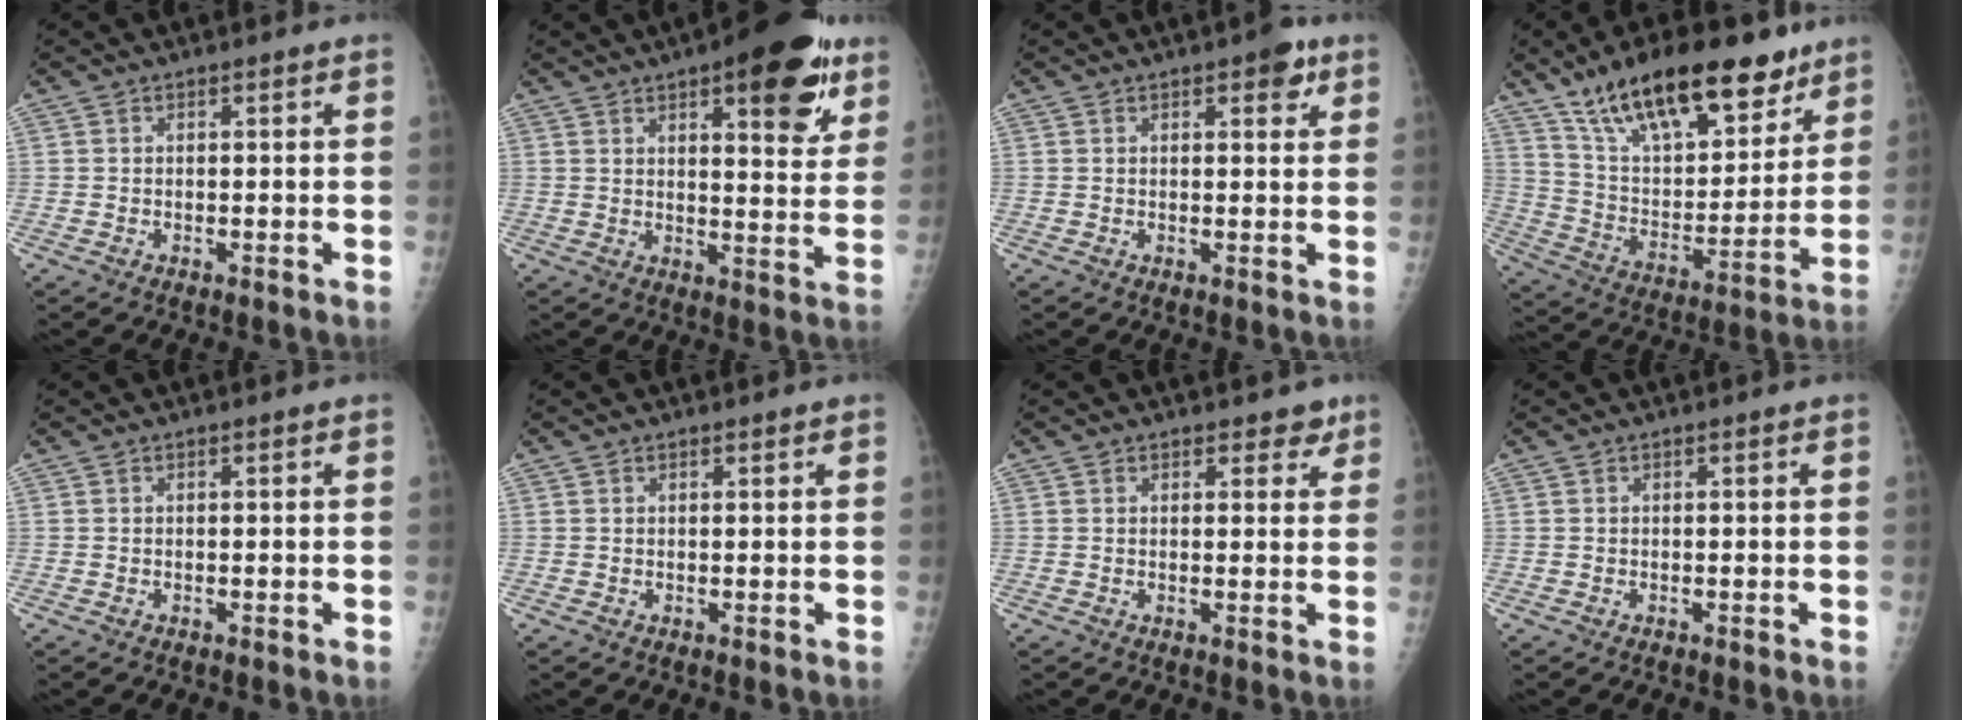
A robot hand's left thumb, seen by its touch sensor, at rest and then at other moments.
{"total": 16.9, "force": [8.9, 6.1, 13.1], "torque": [-0.132, -0.033, 0.115]}
{"total": 4.1, "force": [2.2, 1.9, 2.8], "torque": [-0.019, -0.005, 0.022]}
{"total": 24.9, "force": [16.5, 10.3, 15.5], "torque": [-0.213, -0.047, 0.280]}
{"total": 0.0}
{"total": 0.5, "force": [0.5, 0.2, 0.1], "torque": [-0.001, -0.004, 0.006]}
{"total": 3.9, "force": [3.0, 2.3, 0.8], "torque": [0.019, -0.019, 0.032]}
{"total": 0.0}